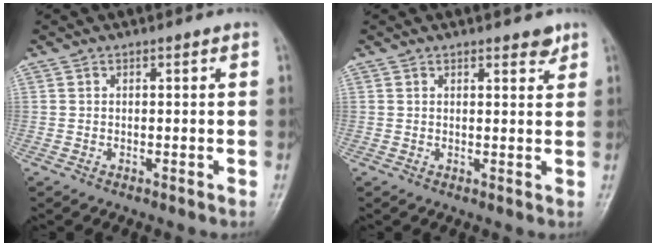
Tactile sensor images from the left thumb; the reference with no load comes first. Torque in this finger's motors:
{"motor_torque": [-0.24, -0.23, -0.32, -0.16, 0.04]}